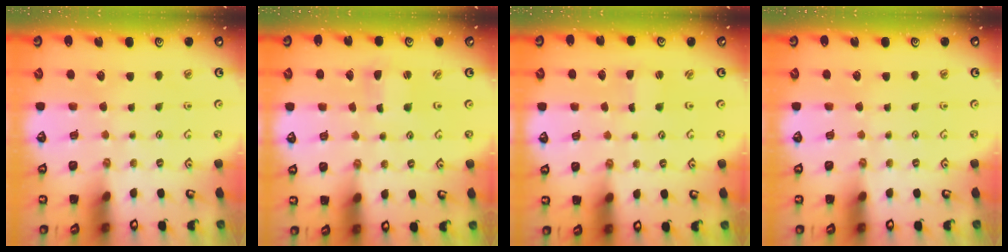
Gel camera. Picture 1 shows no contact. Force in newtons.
{"total": 1.7, "press": 1.6, "slide": 0.3}
{"total": 0.6, "press": 0.6, "slide": 0.0}
{"total": 0.0}